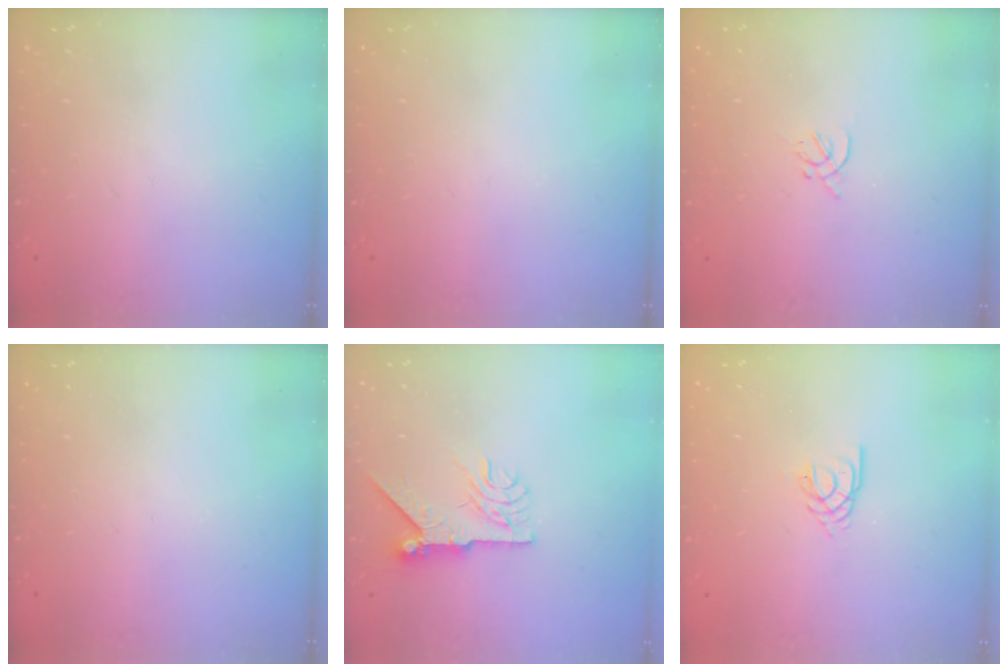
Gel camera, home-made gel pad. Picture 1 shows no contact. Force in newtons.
{"total": 0.0}
{"total": 1.4, "press": 1.3, "slide": 0.5}
{"total": 0.0}
{"total": 9.1, "press": 9.1, "slide": 1.1}
{"total": 2.6, "press": 2.6, "slide": 0.3}